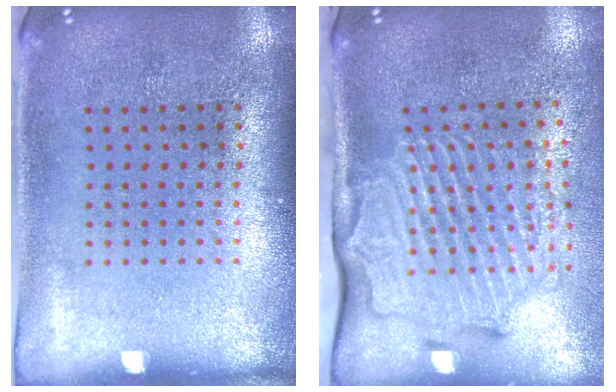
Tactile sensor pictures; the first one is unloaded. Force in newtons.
{"total": 2.9, "press": 2.2, "slide": 1.9}